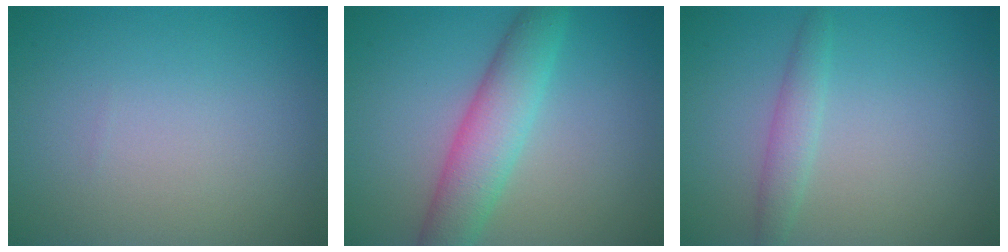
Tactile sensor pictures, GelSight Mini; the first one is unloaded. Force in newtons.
{"total": 5.1, "press": 5.1, "slide": 0.2}
{"total": 1.9, "press": 1.9, "slide": 0.1}